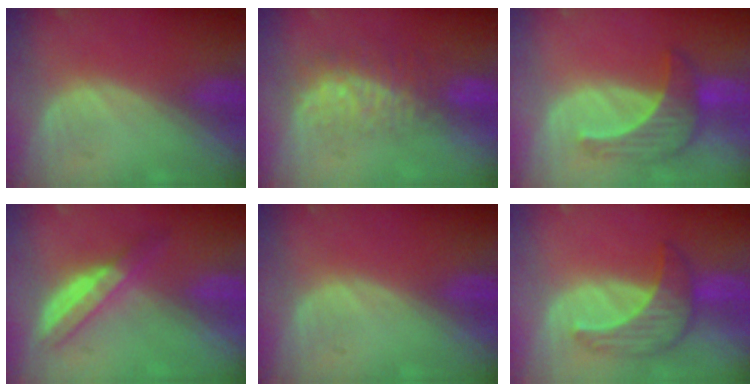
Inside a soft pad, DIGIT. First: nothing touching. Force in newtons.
{"total": 8.4, "press": 7.2, "slide": 4.3}
{"total": 6.9, "press": 6.8, "slide": 1.2}
{"total": 5.5, "press": 5.0, "slide": 2.2}
{"total": 0.0}
{"total": 6.9, "press": 6.9, "slide": 0.1}